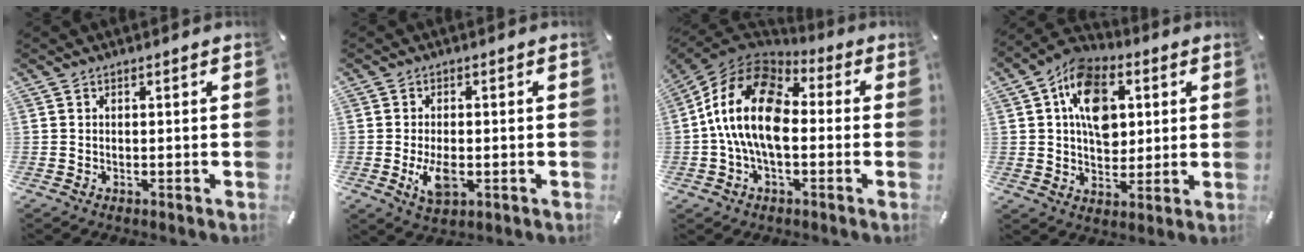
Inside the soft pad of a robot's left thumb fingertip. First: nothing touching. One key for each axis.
{"total": 6.0, "fx": -1.2, "fy": 3.1, "fz": 5.0, "tx": -0.116, "ty": -0.005, "tz": -0.024}
{"total": 17.6, "fx": -1.3, "fy": 10.9, "fz": 13.7, "tx": -0.269, "ty": 0.022, "tz": -0.026}
{"total": 14.2, "fx": 3.4, "fy": 10.4, "fz": 9.1, "tx": -0.142, "ty": 0.003, "tz": 0.062}